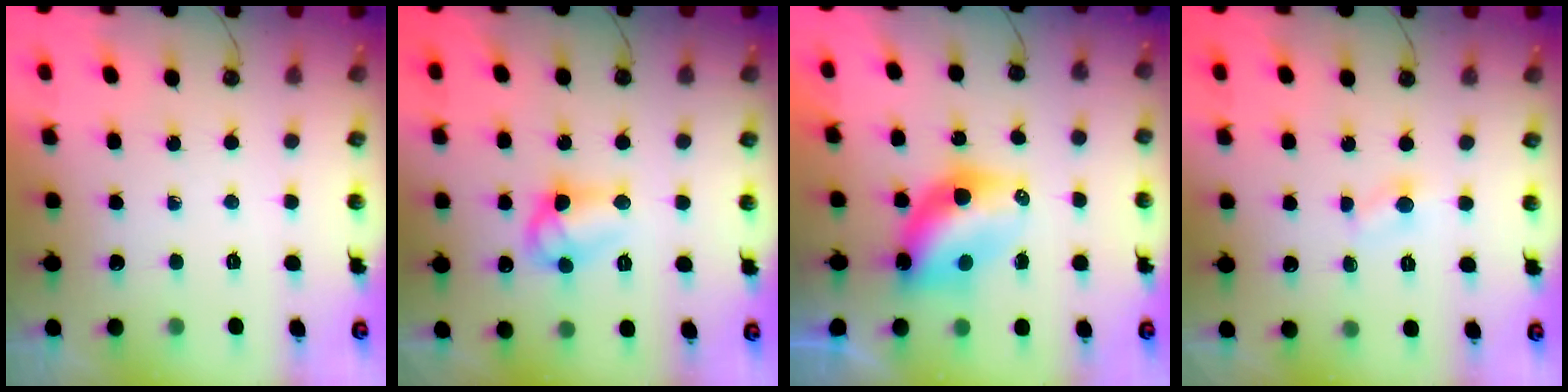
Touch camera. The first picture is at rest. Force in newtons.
{"total": 11.1, "press": 11.0, "slide": 0.7}
{"total": 9.1, "press": 9.1, "slide": 0.7}
{"total": 3.3, "press": 3.3, "slide": 0.5}